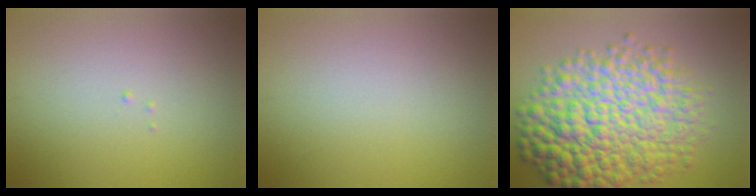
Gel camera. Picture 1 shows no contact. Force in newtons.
{"total": 0.0}
{"total": 11.5, "press": 11.5, "slide": 0.1}